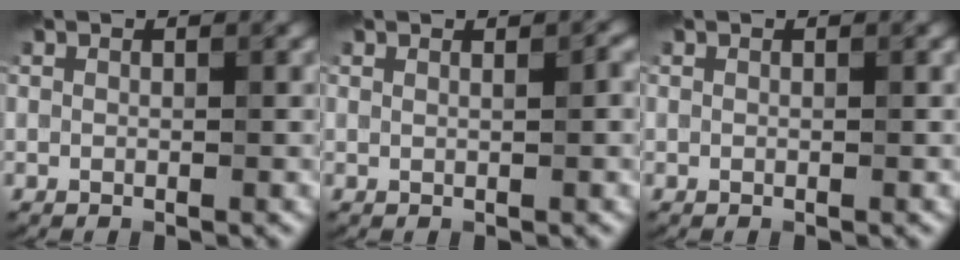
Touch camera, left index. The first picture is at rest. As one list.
[{"total": 0.8, "force": [0.5, 0.1, 0.6], "torque": [-0.007, 0.001, 0.008]}, {"total": 0.0}]